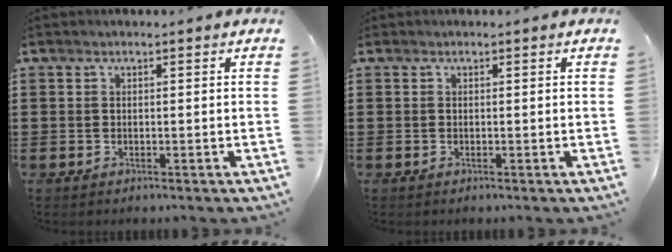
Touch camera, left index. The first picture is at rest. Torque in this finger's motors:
{"motor_torque": [-0.11, -0.16, -0.11, 0.00]}